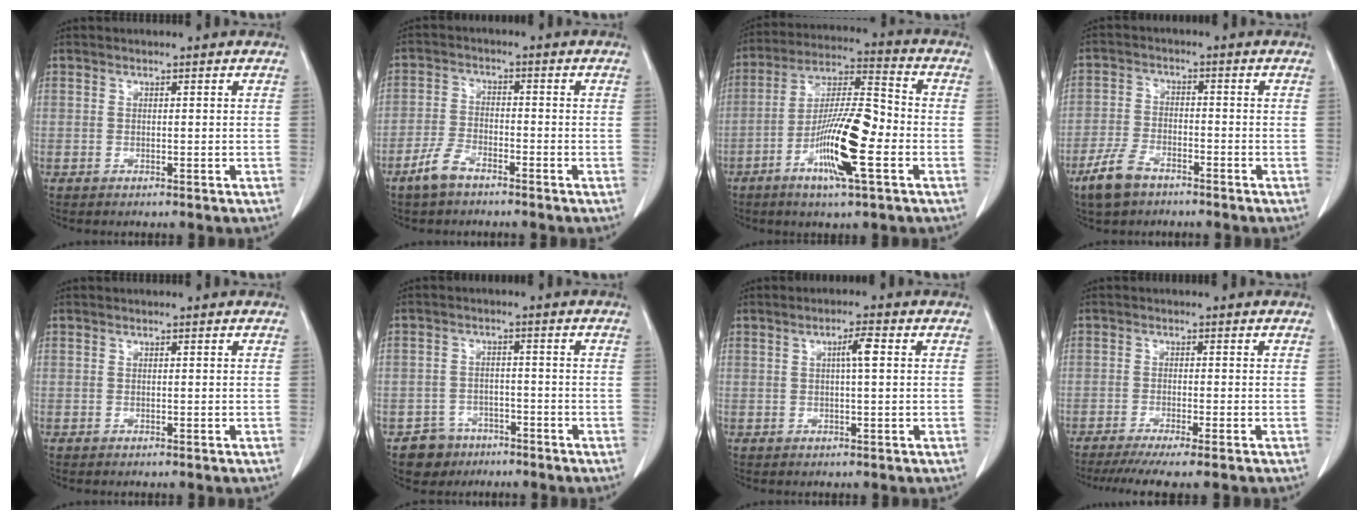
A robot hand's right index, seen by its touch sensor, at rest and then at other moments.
{"total": 4.6, "force": [-3.4, 1.9, 2.4], "torque": [-0.055, 0.001, -0.063]}
{"total": 14.3, "force": [-4.7, 1.8, 13.4], "torque": [-0.247, -0.002, -0.086]}
{"total": 6.2, "force": [-4.3, 3.0, 3.3], "torque": [-0.077, -0.001, -0.078]}
{"total": 0.0}
{"total": 4.7, "force": [-3.0, 3.6, -0.1], "torque": [0.008, 0.014, -0.043]}
{"total": 2.9, "force": [0.6, 0.1, 2.9], "torque": [-0.049, 0.003, 0.010]}
{"total": 7.7, "force": [-6.2, -0.4, 4.6], "torque": [-0.062, -0.017, -0.097]}